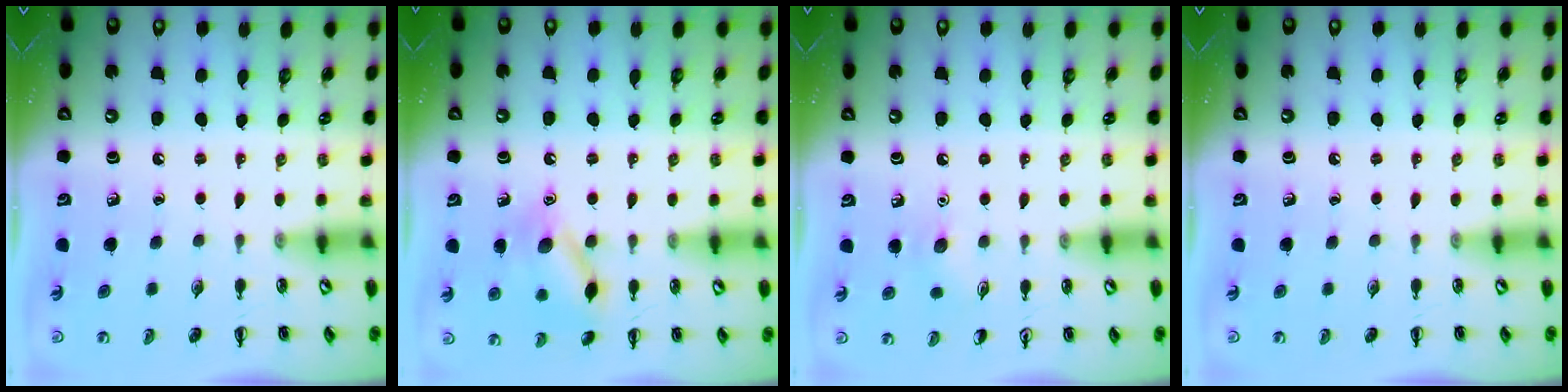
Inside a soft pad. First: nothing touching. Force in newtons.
{"total": 11.9, "press": 11.9, "slide": 0.6}
{"total": 4.7, "press": 4.5, "slide": 1.4}
{"total": 0.0}